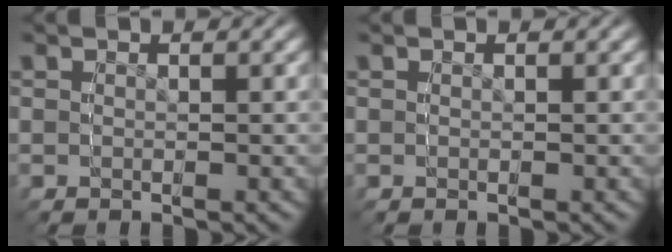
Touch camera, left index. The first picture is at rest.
{"total": 0.0}